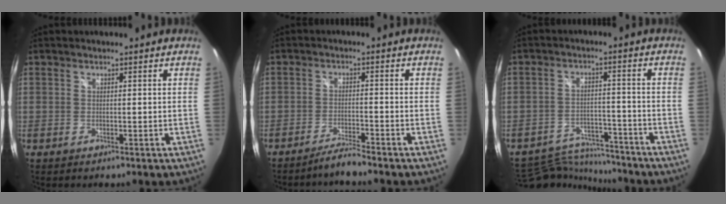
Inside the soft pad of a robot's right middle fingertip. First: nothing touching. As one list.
[{"total": 3.7, "force": [-3.5, -0.6, 1.1], "torque": [-0.040, -0.001, -0.068]}, {"total": 11.3, "force": [-10.8, 2.8, 1.8], "torque": [-0.053, 0.010, -0.165]}]